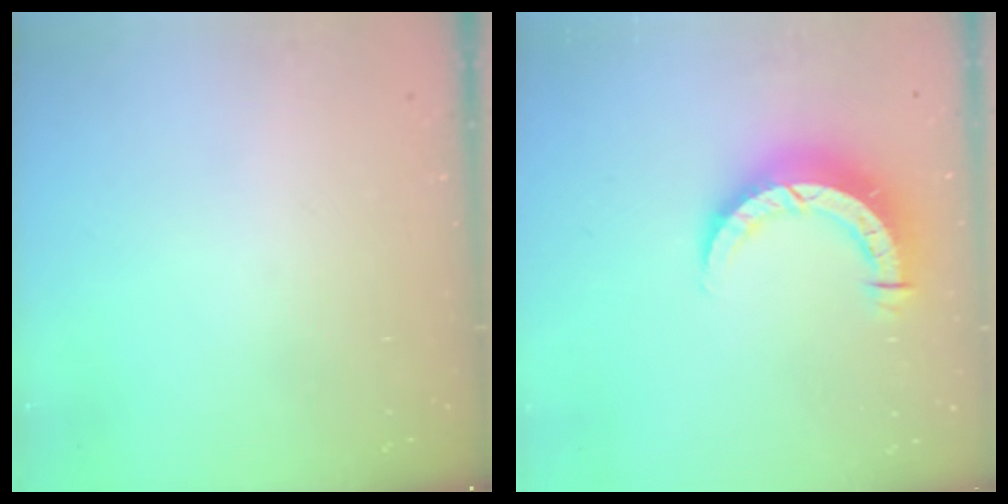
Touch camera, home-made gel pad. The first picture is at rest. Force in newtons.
{"total": 8.3, "press": 8.2, "slide": 1.1}